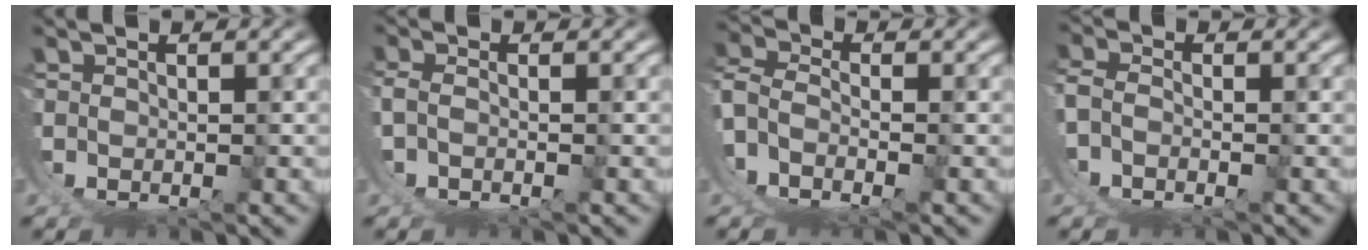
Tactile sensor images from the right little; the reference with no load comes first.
{"total": 1.5, "force": [-0.2, -0.8, 1.3], "torque": [-0.023, -0.001, -0.001]}
{"total": 5.2, "force": [-2.0, 3.0, 3.7], "torque": [-0.087, -0.023, -0.028]}
{"total": 2.2, "force": [-0.9, 0.8, 1.9], "torque": [-0.038, -0.005, -0.017]}